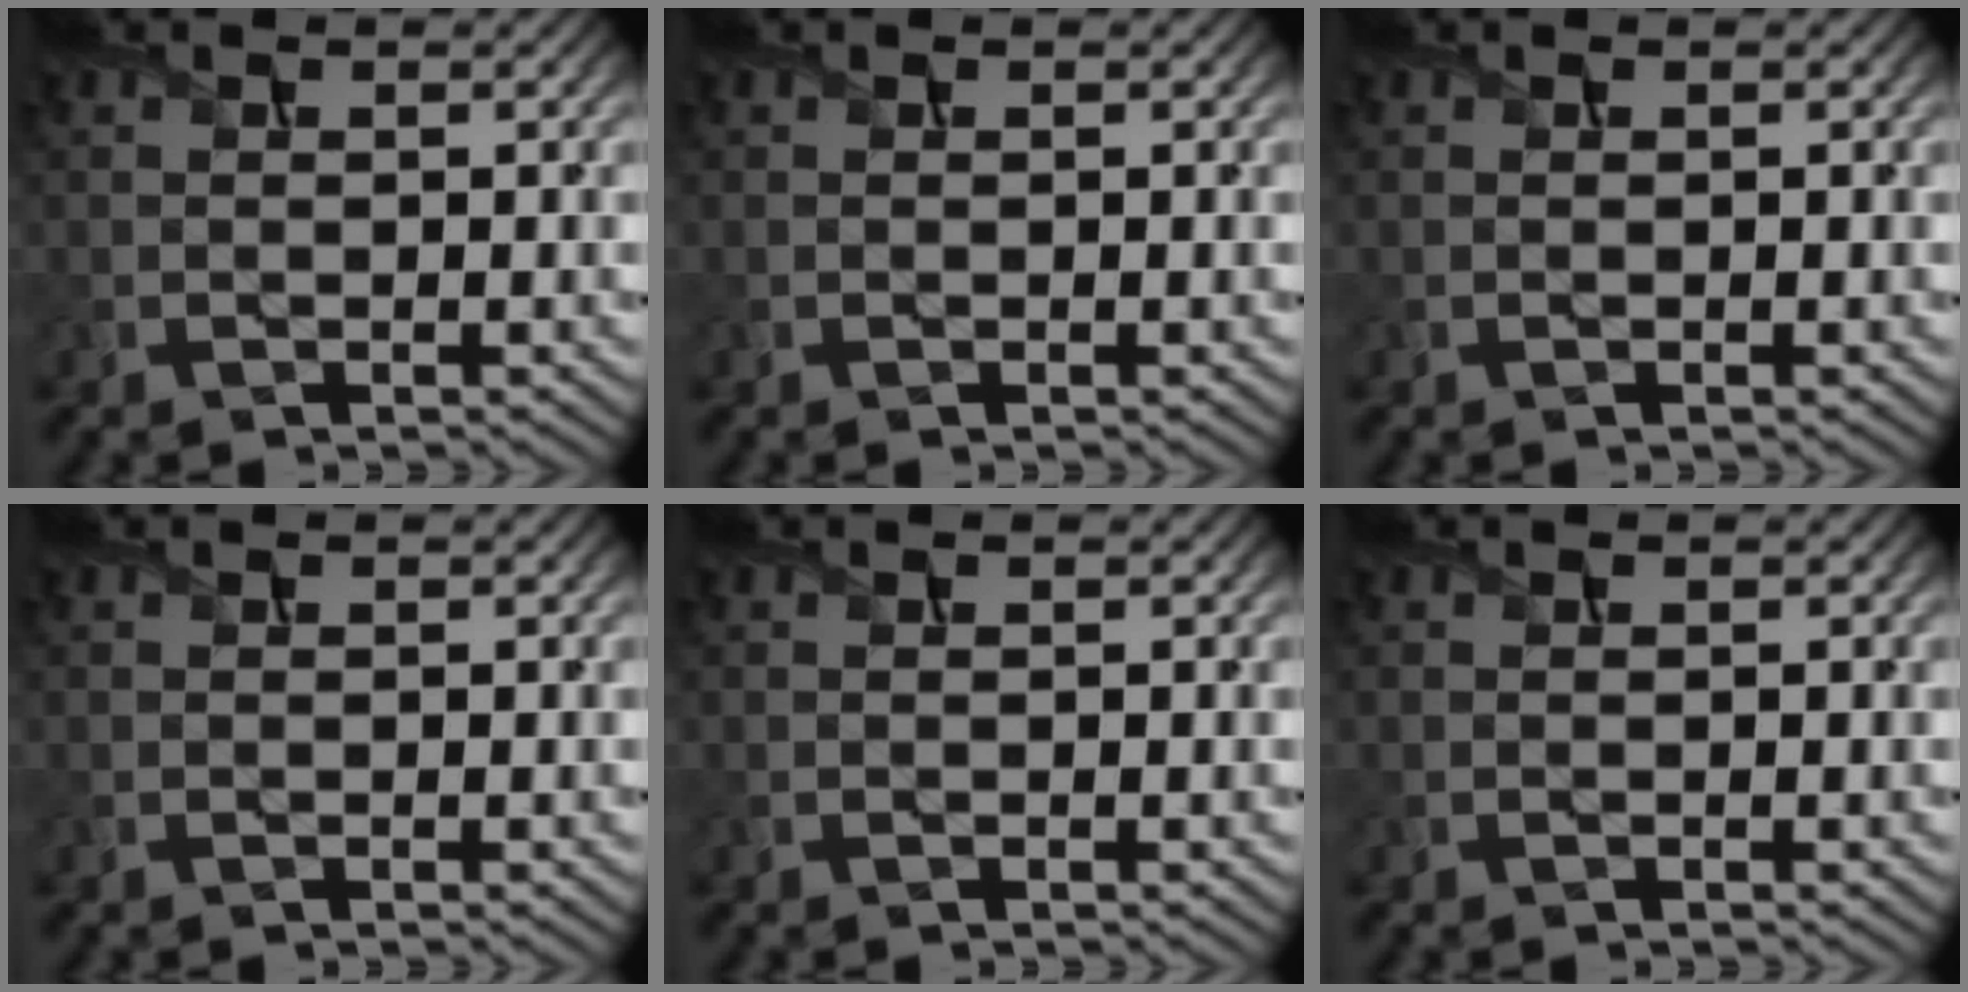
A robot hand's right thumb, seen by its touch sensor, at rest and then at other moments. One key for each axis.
{"total": 0.0}
{"total": 0.0}
{"total": 0.0}
{"total": 0.0}
{"total": 0.0}